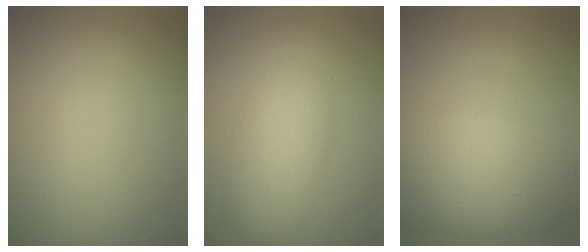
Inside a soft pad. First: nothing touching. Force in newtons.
{"total": 3.9, "press": 3.9, "slide": 0.3}
{"total": 6.7, "press": 6.6, "slide": 0.3}